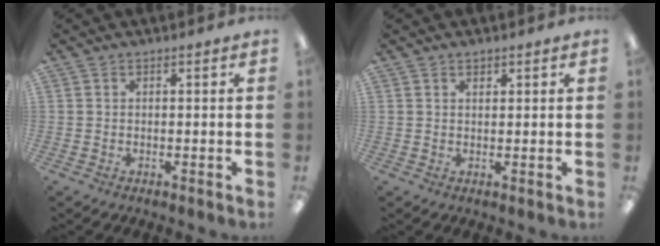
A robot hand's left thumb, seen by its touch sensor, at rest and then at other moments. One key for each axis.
{"total": 1.1, "fx": 0.9, "fy": 0.6, "fz": 0.4, "tx": -0.008, "ty": 0.001, "tz": 0.016}